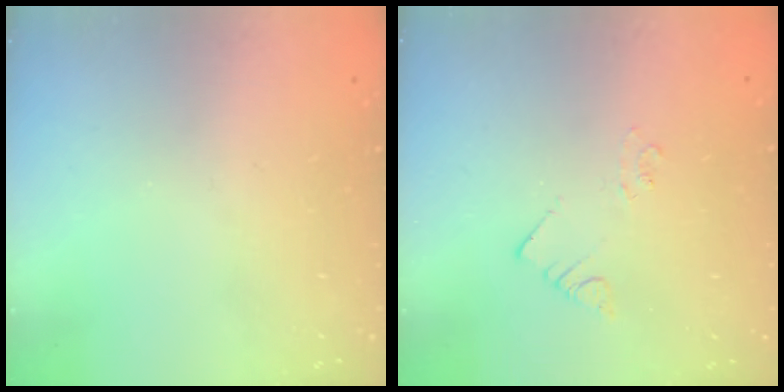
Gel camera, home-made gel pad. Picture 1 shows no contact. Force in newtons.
{"total": 2.2, "press": 2.2, "slide": 0.1}